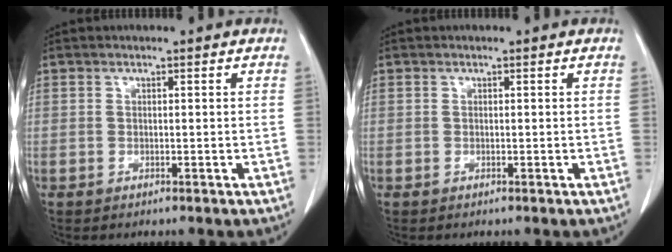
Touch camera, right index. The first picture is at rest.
{"total": 0.0}